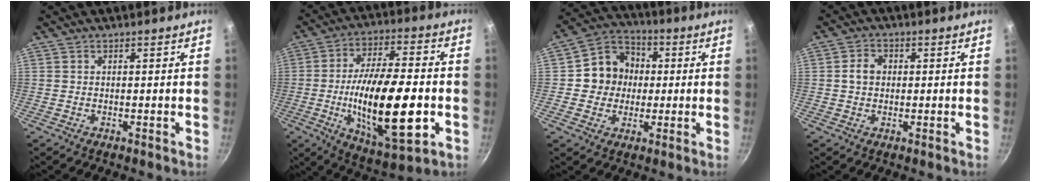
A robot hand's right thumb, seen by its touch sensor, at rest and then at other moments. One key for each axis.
{"total": 23.3, "fx": -4.3, "fy": 8.5, "fz": 21.3, "tx": -0.354, "ty": 0.012, "tz": -0.065}
{"total": 10.6, "fx": 0.4, "fy": 9.6, "fz": 4.3, "tx": -0.029, "ty": 0.021, "tz": -0.010}
{"total": 3.7, "fx": 0.3, "fy": 3.0, "fz": 2.2, "tx": -0.027, "ty": 0.011, "tz": -0.001}